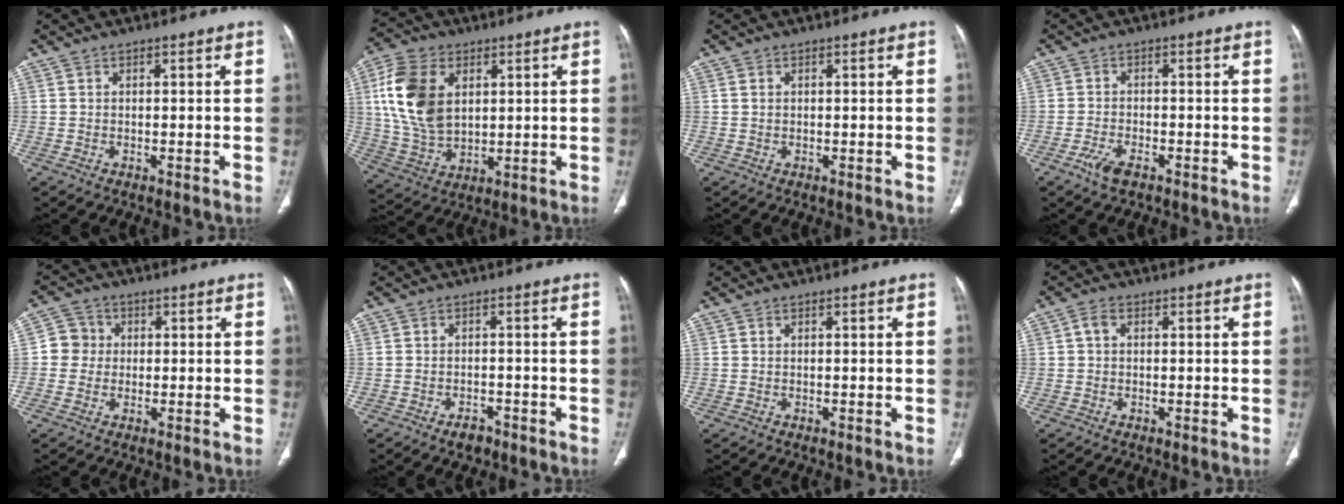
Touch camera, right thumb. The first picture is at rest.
{"total": 15.1, "force": [4.0, 9.8, 10.8], "torque": [-0.205, -0.008, 0.081]}
{"total": 0.6, "force": [0.3, 0.4, 0.4], "torque": [-0.007, 0.000, 0.005]}
{"total": 3.5, "force": [-2.2, 1.5, 2.3], "torque": [-0.051, 0.010, -0.041]}
{"total": 4.6, "force": [0.1, 4.5, 1.1], "torque": [0.005, 0.008, -0.006]}
{"total": 2.5, "force": [-1.8, 1.5, 1.0], "torque": [-0.013, 0.012, -0.022]}
{"total": 0.0}
{"total": 1.8, "force": [0.2, 1.2, 1.3], "torque": [-0.023, 0.007, 0.002]}